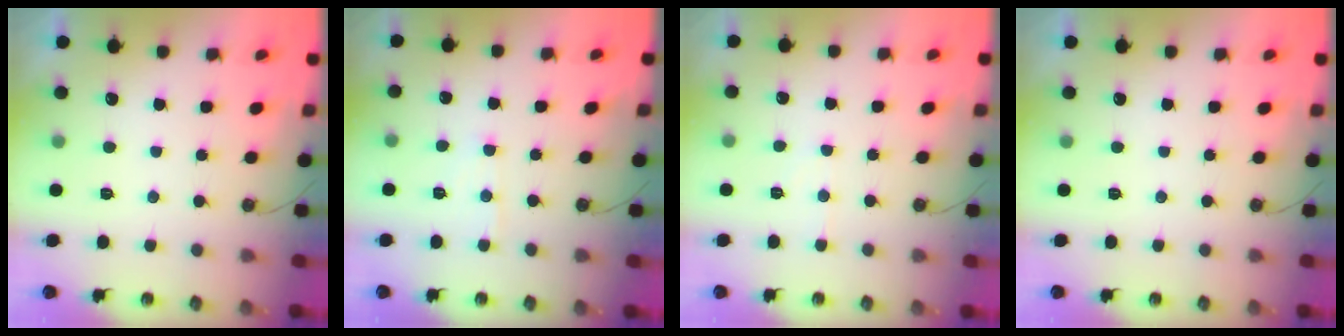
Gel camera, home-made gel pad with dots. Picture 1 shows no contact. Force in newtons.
{"total": 5.9, "press": 5.9, "slide": 0.8}
{"total": 4.1, "press": 4.0, "slide": 0.8}
{"total": 0.0}